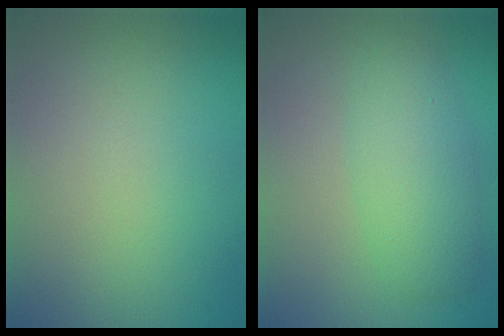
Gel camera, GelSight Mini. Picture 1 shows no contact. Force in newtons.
{"total": 4.0, "press": 4.0, "slide": 0.0}